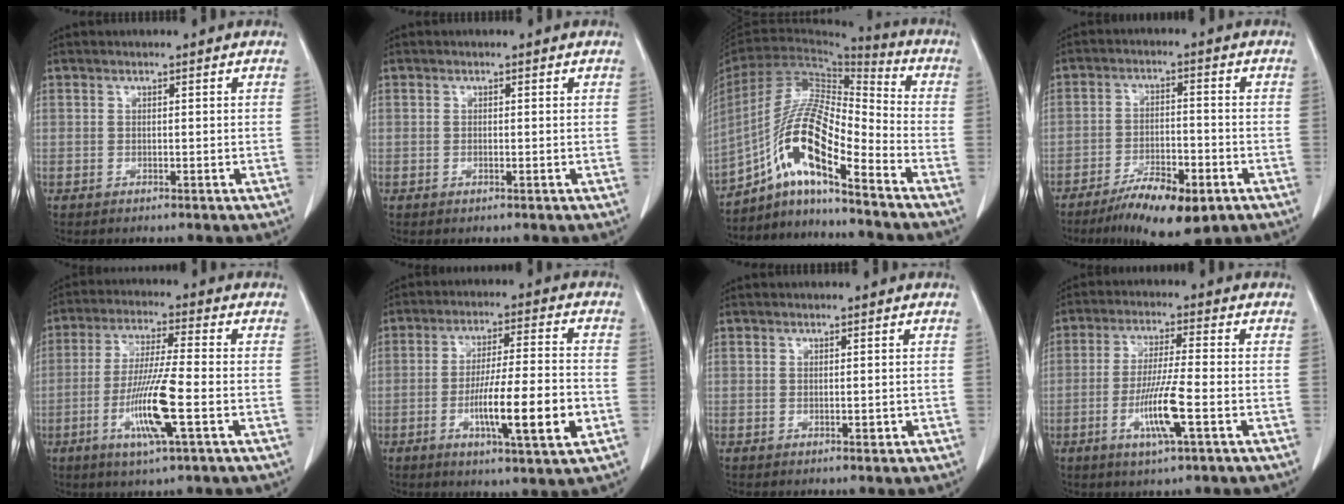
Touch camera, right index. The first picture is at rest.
{"total": 0.0}
{"total": 13.6, "force": [-8.0, 2.2, 10.7], "torque": [-0.206, 0.016, -0.146]}
{"total": 10.1, "force": [-6.3, 2.9, 7.3], "torque": [-0.121, -0.011, -0.098]}
{"total": 11.0, "force": [-3.4, 0.1, 10.5], "torque": [-0.208, -0.016, -0.068]}
{"total": 12.9, "force": [-3.8, 1.0, 12.3], "torque": [-0.207, -0.008, -0.063]}
{"total": 0.8, "force": [-0.1, 0.3, 0.7], "torque": [-0.015, -0.002, 0.001]}
{"total": 8.6, "force": [-2.9, 0.0, 8.1], "torque": [-0.157, -0.012, -0.056]}